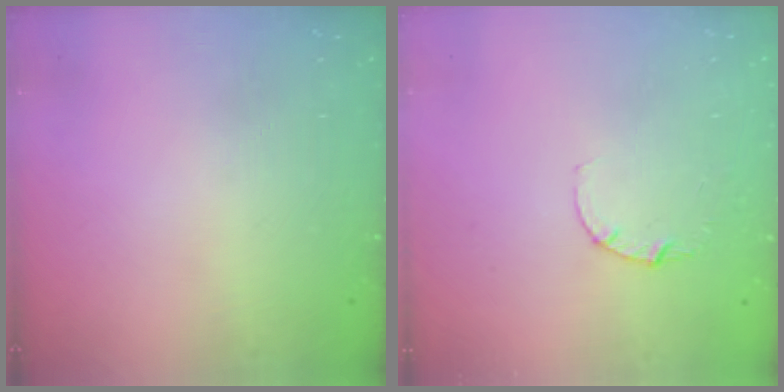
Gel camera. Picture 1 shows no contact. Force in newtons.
{"total": 2.8, "press": 2.8, "slide": 0.3}